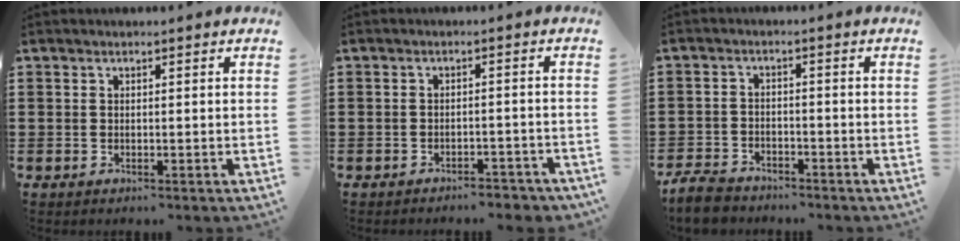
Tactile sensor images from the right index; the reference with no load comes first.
{"total": 2.5, "force": [-2.4, 0.1, 0.3], "torque": [-0.011, -0.001, -0.050]}
{"total": 4.1, "force": [-3.9, 1.0, 0.9], "torque": [-0.031, 0.000, -0.081]}